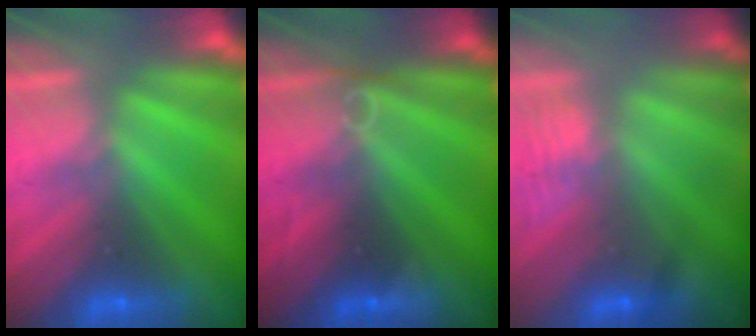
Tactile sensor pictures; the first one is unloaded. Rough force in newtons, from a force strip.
{"total": 2.6}
{"total": 2.8}